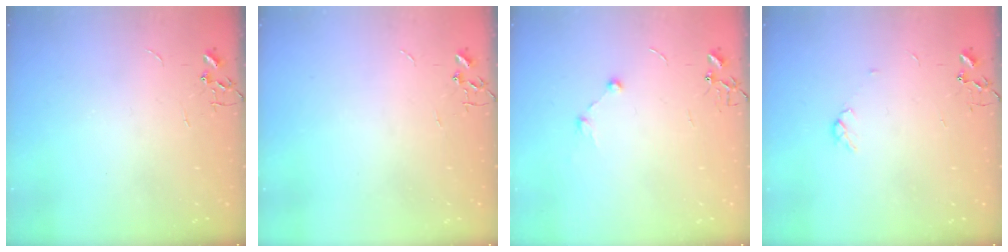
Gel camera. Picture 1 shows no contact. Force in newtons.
{"total": 0.0}
{"total": 6.2, "press": 6.2, "slide": 0.7}
{"total": 2.9, "press": 2.8, "slide": 0.5}